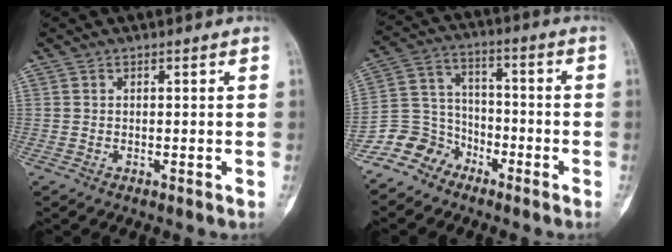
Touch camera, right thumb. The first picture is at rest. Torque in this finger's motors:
{"motor_torque": [0.98, -0.24, 0.07, -0.80, -0.03]}